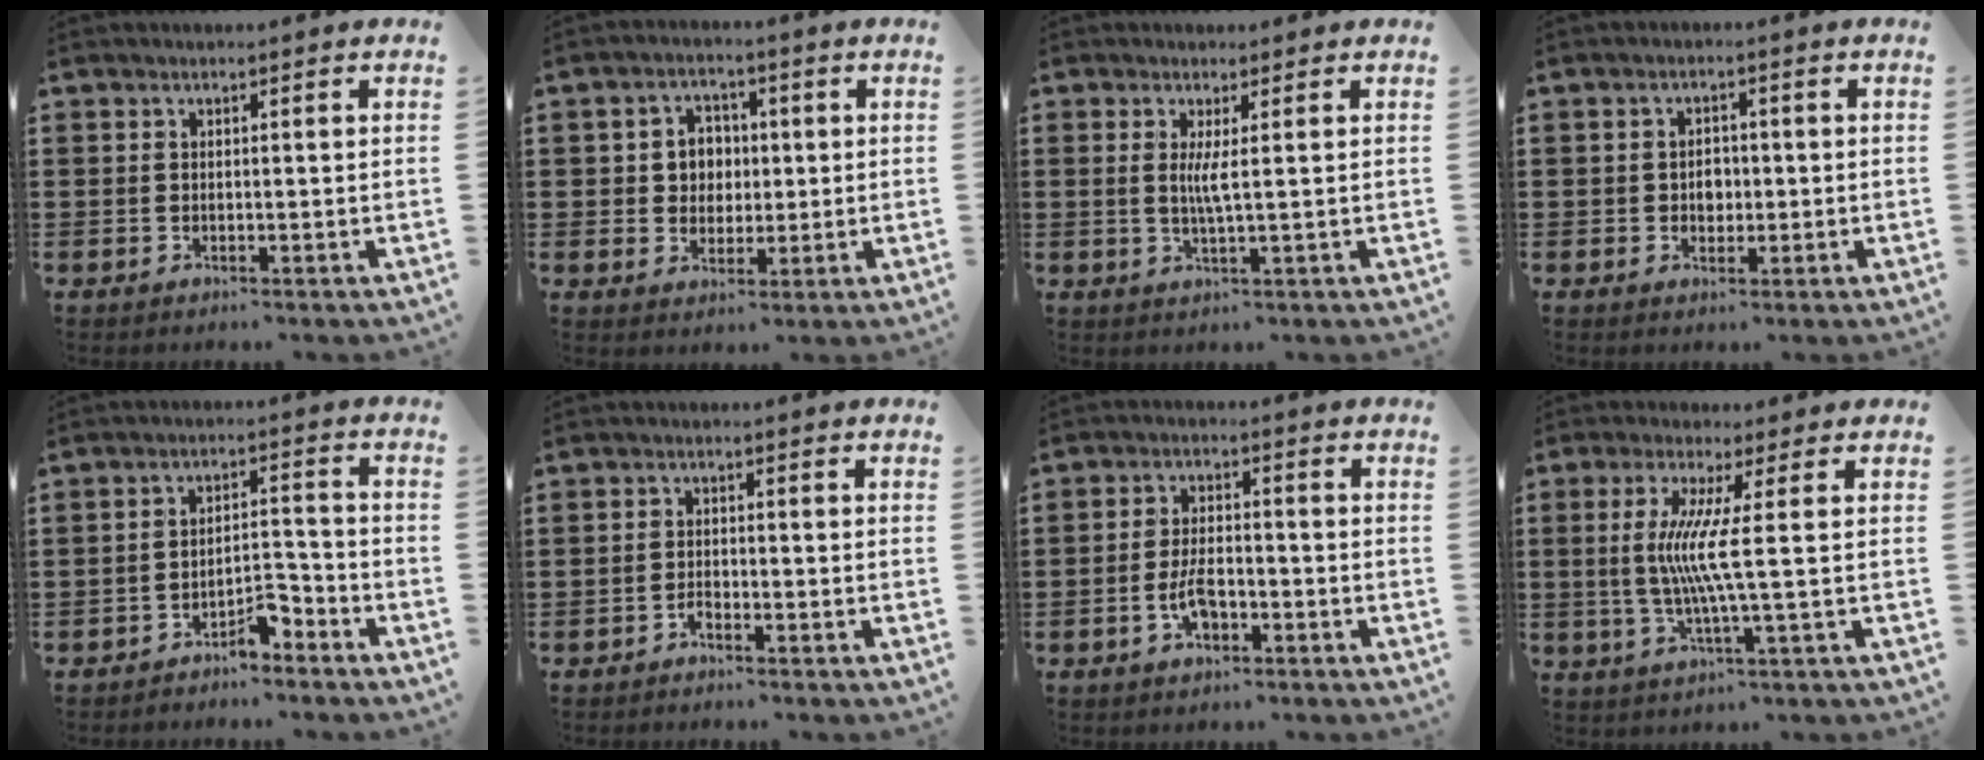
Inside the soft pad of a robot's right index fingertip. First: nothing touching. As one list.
[{"total": 4.7, "force": [0.4, 4.4, 1.7], "torque": [-0.044, 0.013, 0.000]}, {"total": 3.0, "force": [0.5, -0.1, 2.9], "torque": [-0.059, -0.005, 0.006]}, {"total": 2.3, "force": [-0.2, 1.7, 1.5], "torque": [-0.023, 0.002, -0.006]}, {"total": 4.3, "force": [-3.8, 0.9, 1.7], "torque": [-0.030, 0.010, -0.075]}, {"total": 1.3, "force": [-1.2, 0.3, 0.4], "torque": [-0.013, -0.001, -0.024]}, {"total": 5.0, "force": [-1.9, 2.4, 3.9], "torque": [-0.087, 0.001, -0.039]}, {"total": 7.3, "force": [0.4, -0.8, 7.3], "torque": [-0.151, -0.017, -0.003]}]